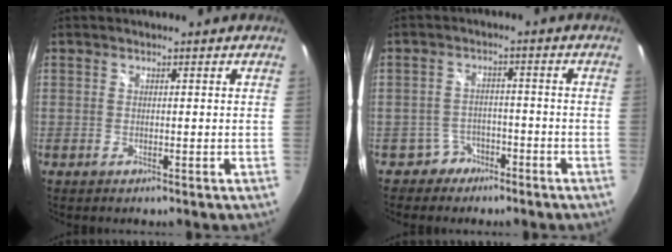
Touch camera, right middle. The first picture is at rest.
{"total": 4.4, "force": [-3.1, 3.1, -0.3], "torque": [0.000, 0.018, -0.051]}